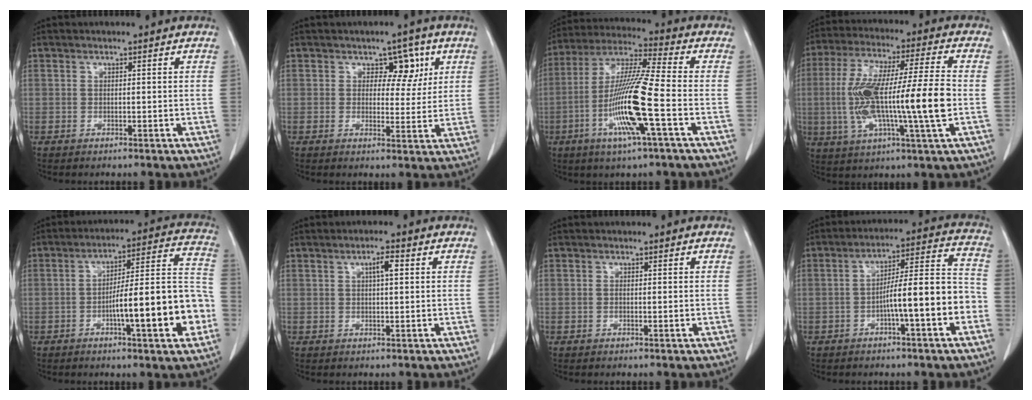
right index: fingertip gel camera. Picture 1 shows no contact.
{"total": 4.9, "force": [2.1, 3.2, 3.1], "torque": [-0.028, 0.005, 0.029]}
{"total": 15.0, "force": [-4.5, -0.1, 14.3], "torque": [-0.293, -0.011, -0.092]}
{"total": 18.1, "force": [-1.7, 0.9, 18.0], "torque": [-0.347, 0.008, -0.034]}
{"total": 16.1, "force": [-4.9, 1.8, 15.2], "torque": [-0.217, 0.021, -0.072]}
{"total": 2.5, "force": [0.7, 0.4, 2.4], "torque": [-0.042, 0.004, 0.012]}
{"total": 0.7, "force": [-0.1, 0.1, 0.7], "torque": [-0.014, -0.001, 0.000]}
{"total": 11.6, "force": [-3.7, 0.7, 11.0], "torque": [-0.170, 0.029, -0.057]}